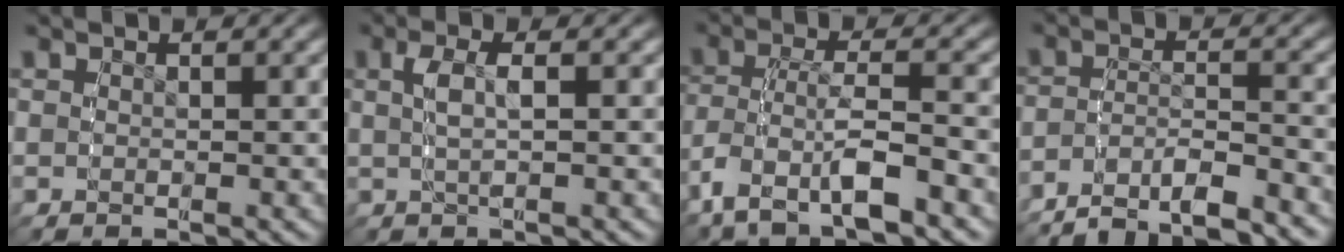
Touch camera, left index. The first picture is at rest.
{"total": 2.6, "force": [0.5, 0.9, 2.4], "torque": [-0.038, 0.010, 0.008]}
{"total": 4.6, "force": [-2.0, 2.5, 3.3], "torque": [-0.080, -0.013, -0.027]}
{"total": 6.5, "force": [-5.8, 2.2, 2.0], "torque": [-0.027, -0.012, -0.095]}